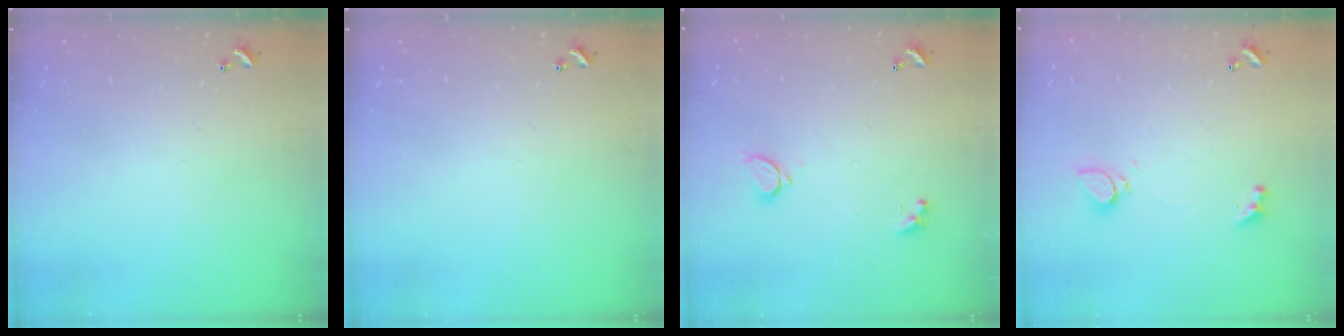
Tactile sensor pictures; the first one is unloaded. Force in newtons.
{"total": 0.0}
{"total": 2.2, "press": 2.0, "slide": 0.9}
{"total": 1.0, "press": 0.9, "slide": 0.4}